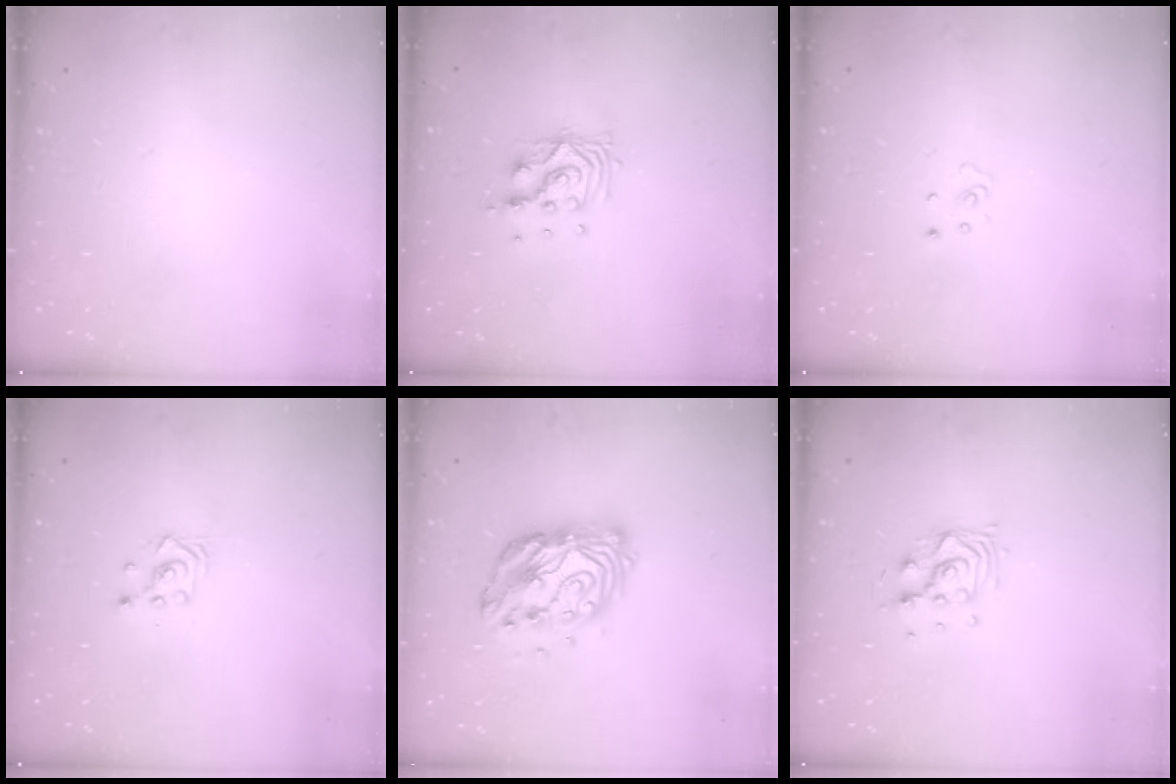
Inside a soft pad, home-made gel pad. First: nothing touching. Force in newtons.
{"total": 9.7, "press": 9.6, "slide": 0.8}
{"total": 2.3, "press": 2.3, "slide": 0.2}
{"total": 3.1, "press": 3.1, "slide": 0.2}
{"total": 13.0, "press": 13.0, "slide": 0.9}
{"total": 9.0, "press": 8.9, "slide": 1.5}